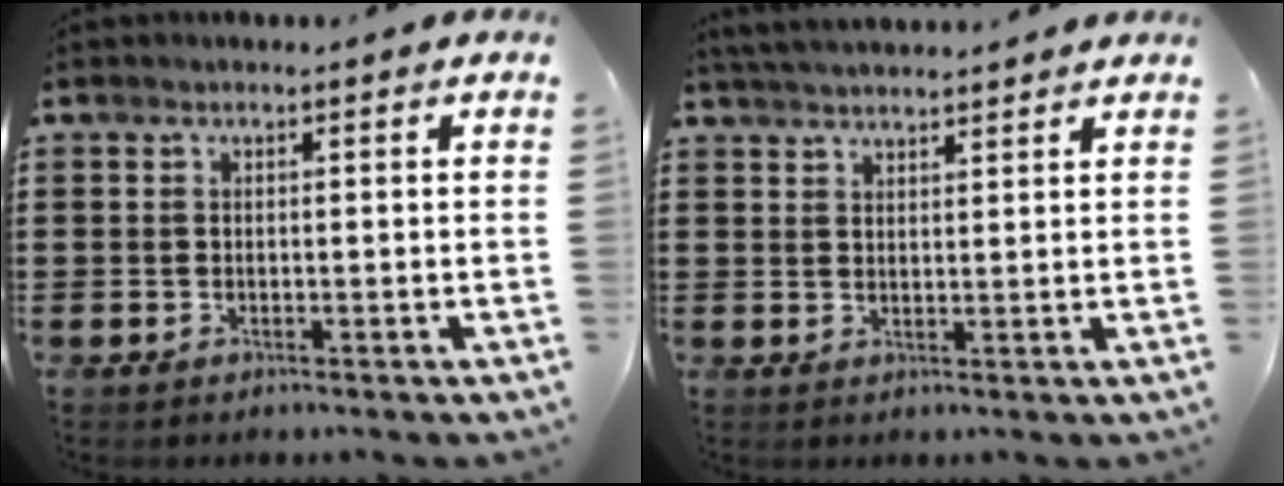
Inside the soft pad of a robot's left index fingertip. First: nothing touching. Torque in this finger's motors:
{"motor_torque": [0.15, 0.23, 0.20, 0.12]}